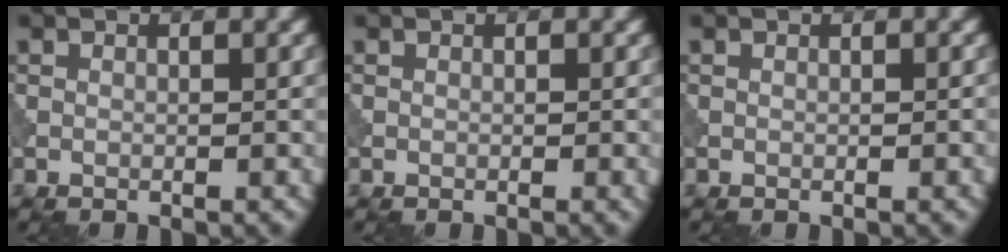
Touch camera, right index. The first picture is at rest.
{"total": 0.0}
{"total": 0.0}